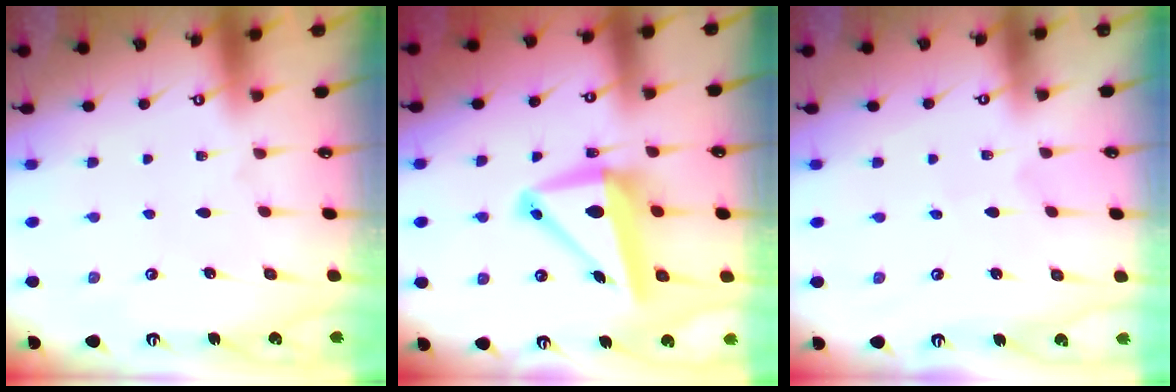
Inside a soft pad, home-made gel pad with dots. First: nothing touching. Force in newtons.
{"total": 11.4, "press": 11.0, "slide": 3.0}
{"total": 0.7, "press": 0.7, "slide": 0.0}